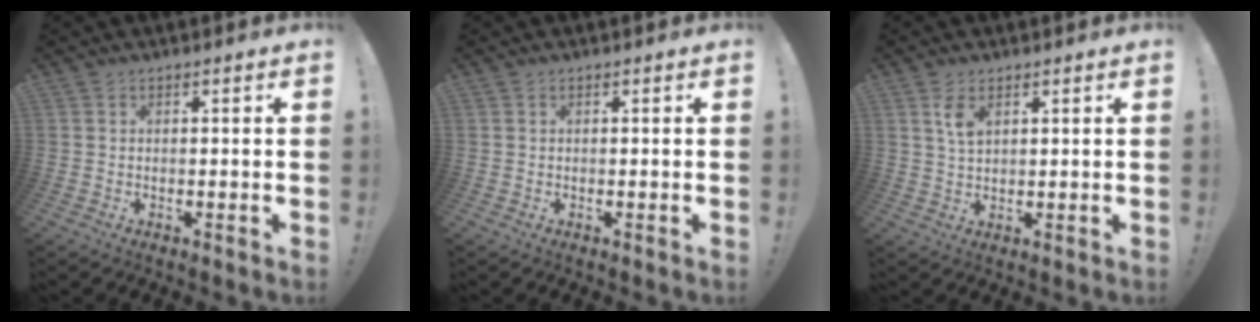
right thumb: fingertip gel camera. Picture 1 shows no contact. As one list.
[{"total": 0.0}, {"total": 4.5, "force": [2.4, 2.0, 3.3], "torque": [-0.046, -0.013, 0.039]}]